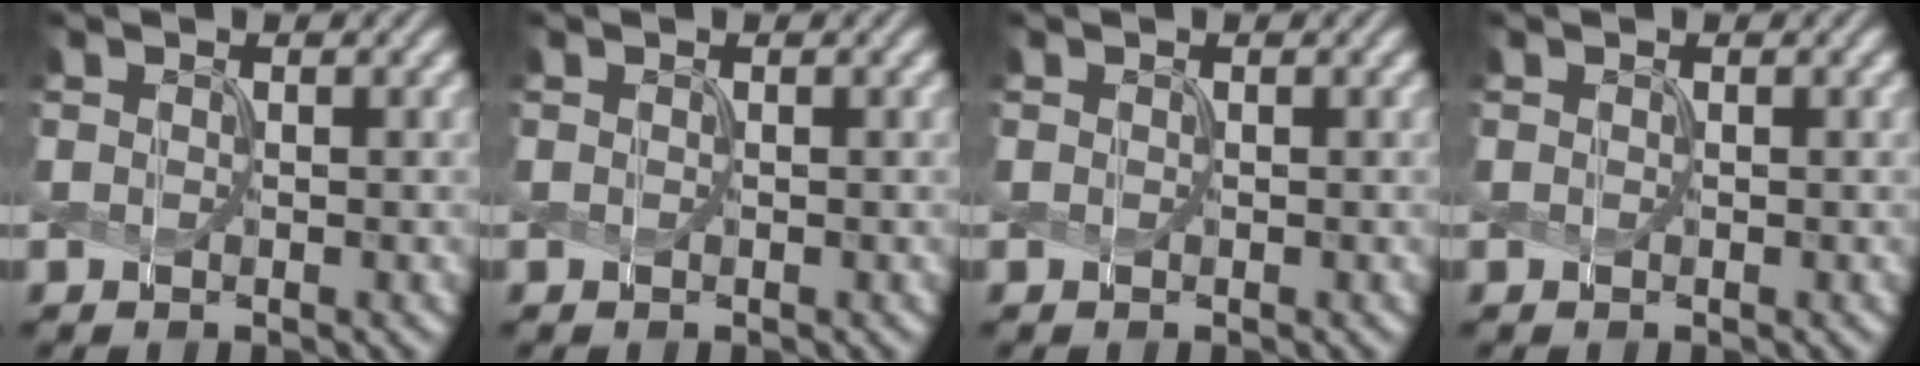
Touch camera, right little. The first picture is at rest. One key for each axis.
{"total": 0.0}
{"total": 0.0}
{"total": 0.0}